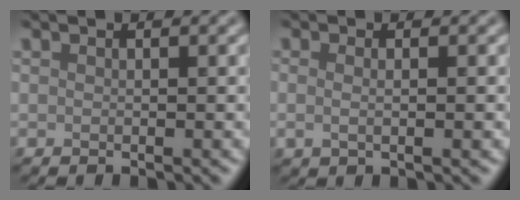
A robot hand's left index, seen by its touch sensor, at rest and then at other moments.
{"total": 1.8, "force": [0.1, 0.8, 1.6], "torque": [-0.021, -0.005, -0.002]}